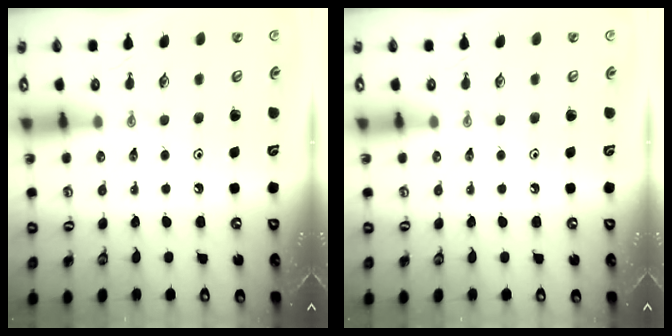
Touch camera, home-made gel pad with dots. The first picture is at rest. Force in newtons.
{"total": 0.0}